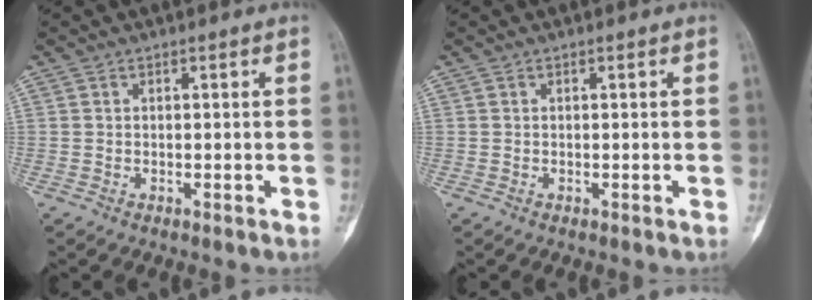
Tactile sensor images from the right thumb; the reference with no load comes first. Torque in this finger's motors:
{"motor_torque": [0.05, 0.05, 0.04, 0.06, 0.10]}